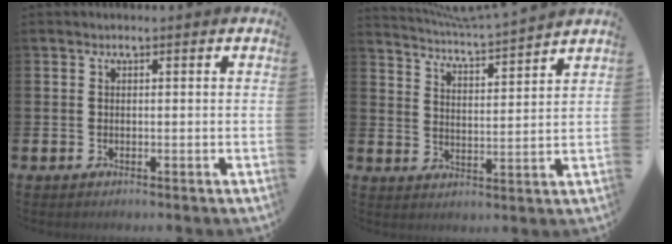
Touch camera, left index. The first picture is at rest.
{"total": 5.2, "force": [5.2, -0.5, 0.6], "torque": [-0.034, -0.046, 0.089]}